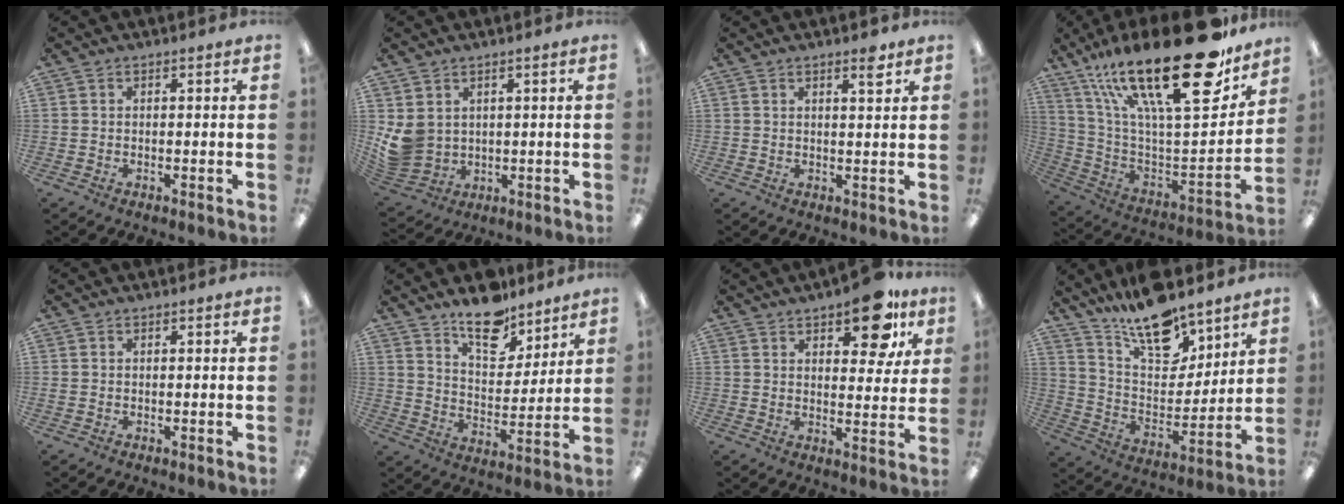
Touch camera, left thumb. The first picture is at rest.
{"total": 7.2, "force": [2.2, 6.0, 3.2], "torque": [-0.083, -0.011, 0.045]}
{"total": 3.4, "force": [2.5, 0.6, 2.2], "torque": [-0.025, -0.012, 0.037]}
{"total": 31.8, "force": [19.6, 9.1, 23.4], "torque": [-0.399, -0.133, 0.324]}
{"total": 0.6, "force": [0.1, 0.5, 0.3], "torque": [-0.006, 0.006, 0.000]}
{"total": 13.5, "force": [11.0, 5.9, 5.3], "torque": [-0.075, -0.072, 0.199]}
{"total": 12.5, "force": [8.1, 5.4, 7.9], "torque": [-0.089, -0.038, 0.133]}
{"total": 17.3, "force": [13.8, 7.1, 7.8], "torque": [-0.141, -0.088, 0.245]}